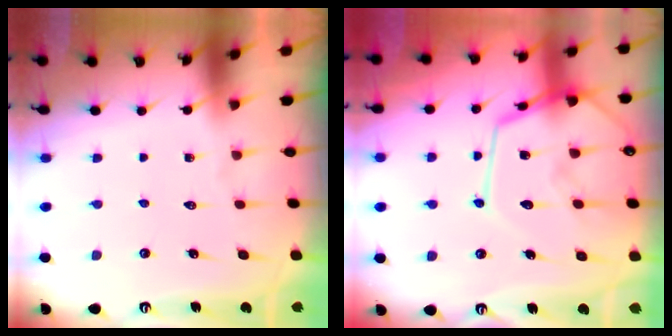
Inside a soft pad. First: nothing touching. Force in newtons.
{"total": 16.7, "press": 16.6, "slide": 1.4}